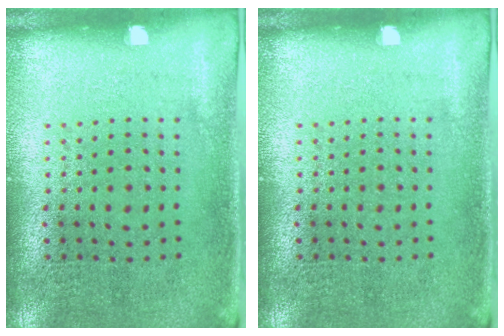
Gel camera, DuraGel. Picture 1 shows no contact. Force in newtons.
{"total": 0.0}